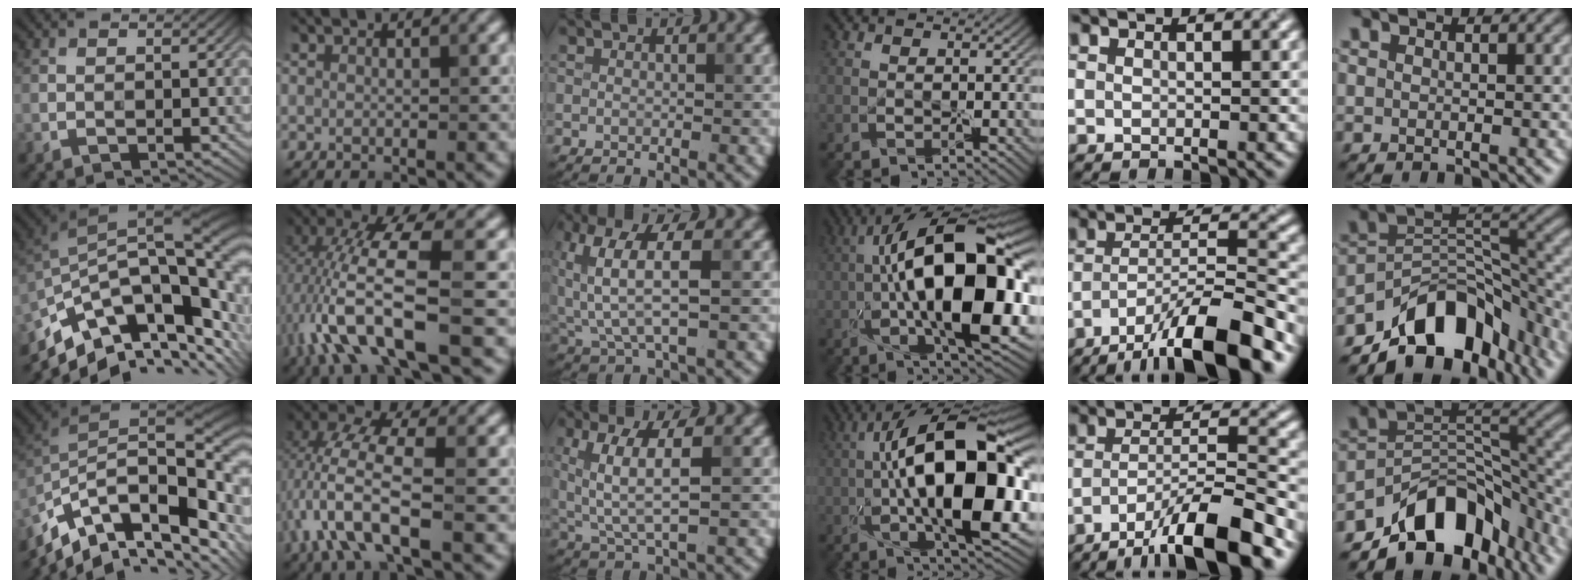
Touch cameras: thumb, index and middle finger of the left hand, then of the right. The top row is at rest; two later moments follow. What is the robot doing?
{"motion": "wrap", "object": "adhesive wrap"}